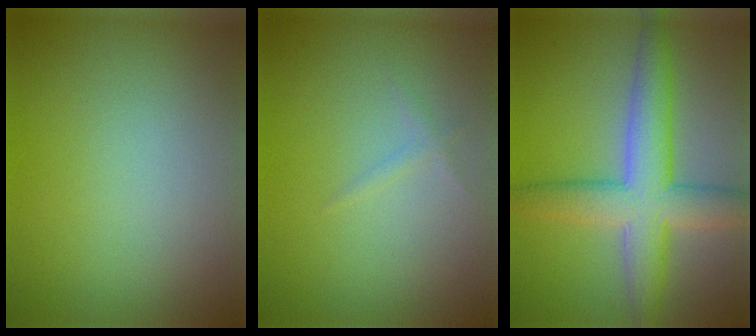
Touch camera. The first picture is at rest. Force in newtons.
{"total": 0.7, "press": 0.7, "slide": 0.0}
{"total": 6.7, "press": 6.7, "slide": 0.2}